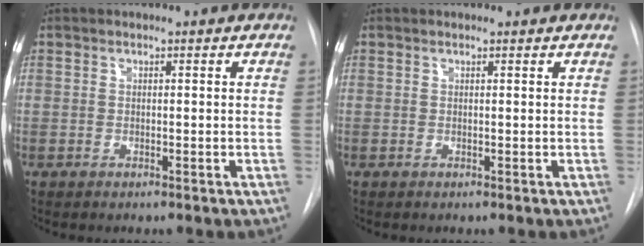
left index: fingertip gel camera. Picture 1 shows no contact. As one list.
[{"total": 0.0}]